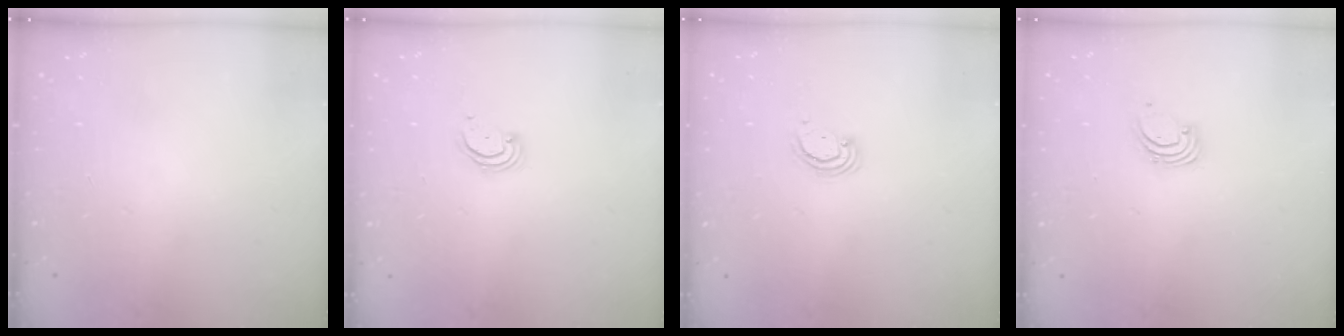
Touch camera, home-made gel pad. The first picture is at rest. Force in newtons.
{"total": 2.3, "press": 2.2, "slide": 0.2}
{"total": 2.9, "press": 2.8, "slide": 0.3}
{"total": 1.4, "press": 1.4, "slide": 0.1}